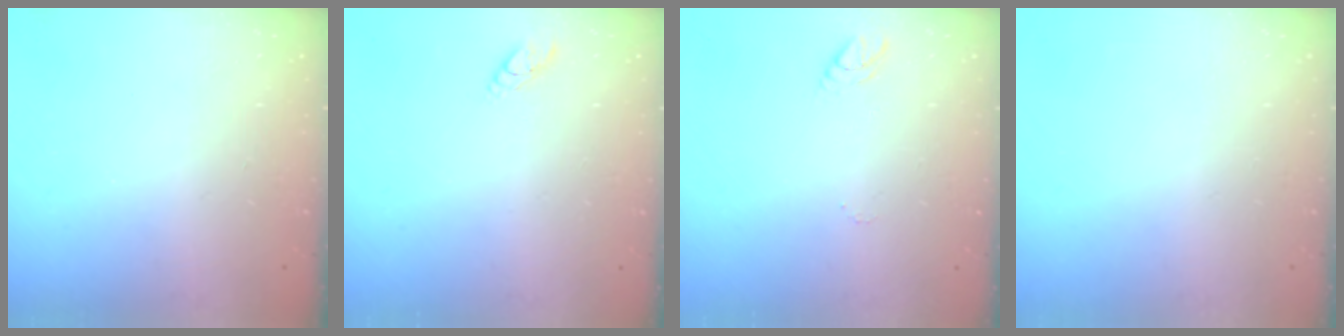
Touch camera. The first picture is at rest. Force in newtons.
{"total": 3.1, "press": 3.1, "slide": 0.3}
{"total": 3.3, "press": 3.3, "slide": 0.3}
{"total": 0.0}